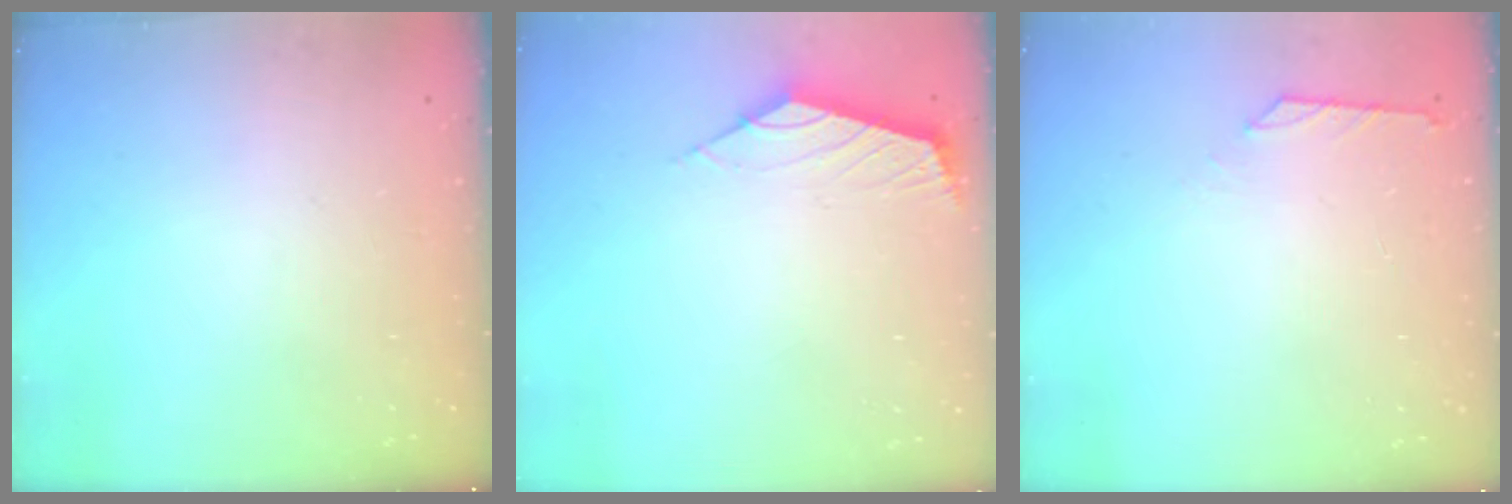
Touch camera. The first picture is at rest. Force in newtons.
{"total": 2.5, "press": 2.5, "slide": 0.6}
{"total": 0.6, "press": 0.5, "slide": 0.4}